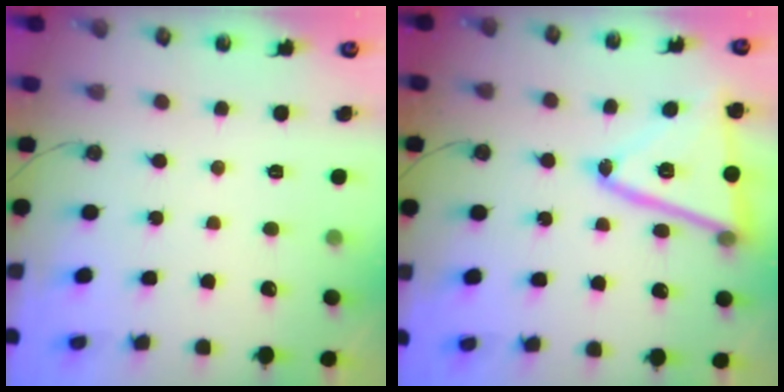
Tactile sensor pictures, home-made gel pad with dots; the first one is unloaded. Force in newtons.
{"total": 18.7, "press": 18.6, "slide": 2.1}